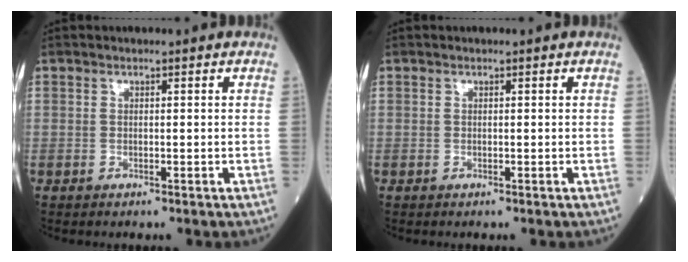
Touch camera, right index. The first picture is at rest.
{"total": 0.0}